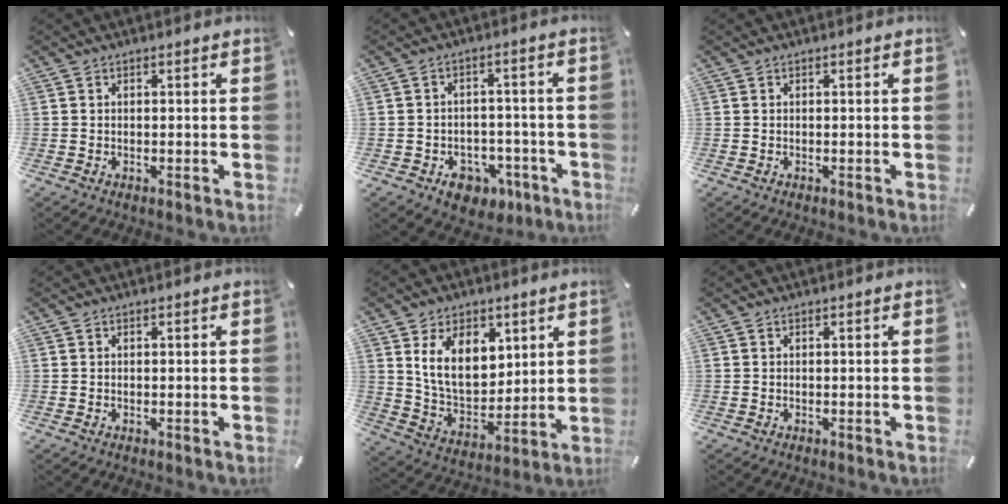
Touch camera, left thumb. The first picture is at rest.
{"total": 7.0, "force": [-3.2, 5.6, 2.8], "torque": [-0.027, 0.024, -0.051]}
{"total": 0.0}
{"total": 0.0}
{"total": 13.2, "force": [5.6, 9.1, 7.6], "torque": [-0.138, -0.019, 0.106]}
{"total": 0.0}